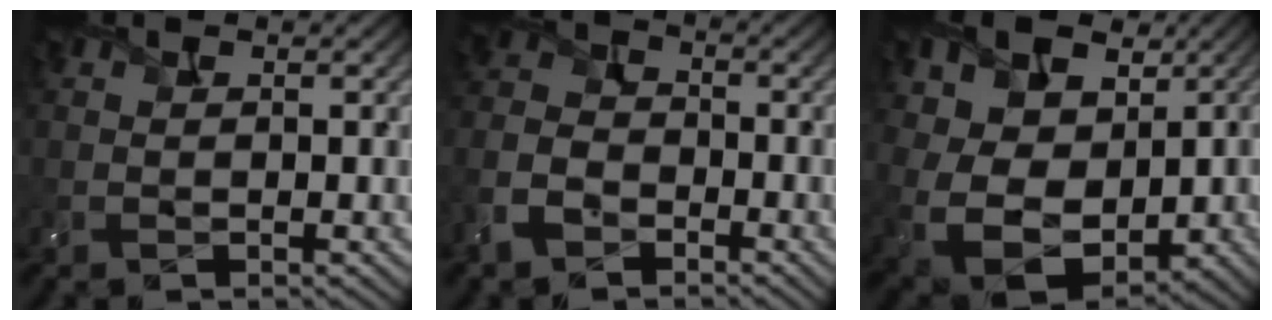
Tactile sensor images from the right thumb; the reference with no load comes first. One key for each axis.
{"total": 6.4, "fx": -3.8, "fy": 4.1, "fz": 3.1, "tx": -0.087, "ty": -0.005, "tz": -0.089}
{"total": 15.2, "fx": 2.2, "fy": 11.6, "fz": 9.6, "tx": -0.219, "ty": 0.004, "tz": 0.048}